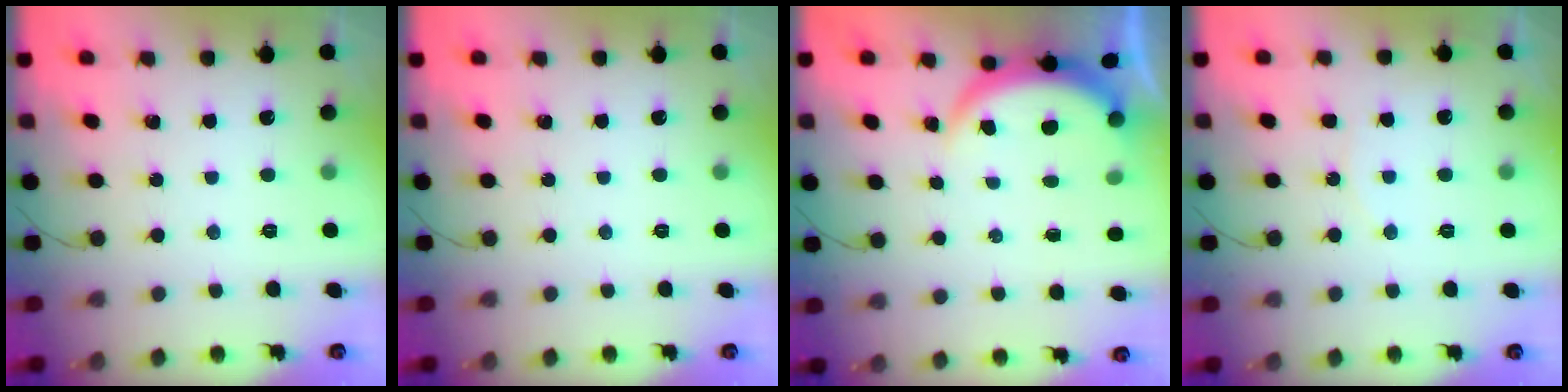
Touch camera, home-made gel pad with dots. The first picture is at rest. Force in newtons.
{"total": 0.0}
{"total": 3.9, "press": 3.9, "slide": 0.2}
{"total": 4.2, "press": 4.0, "slide": 1.4}